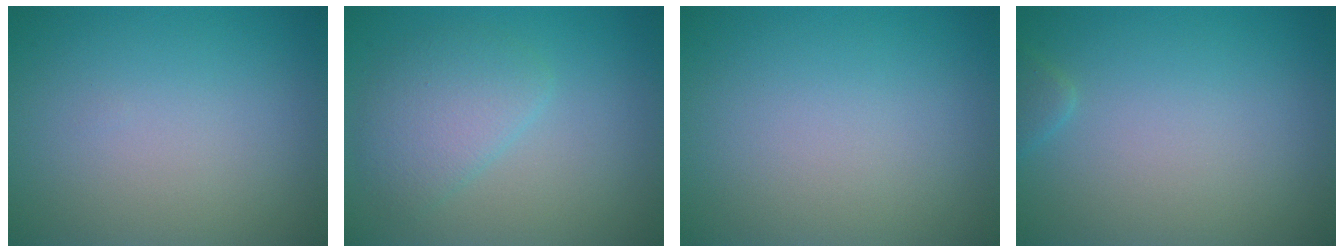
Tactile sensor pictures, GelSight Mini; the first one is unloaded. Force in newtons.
{"total": 3.2, "press": 3.2, "slide": 0.1}
{"total": 0.0}
{"total": 0.8, "press": 0.8, "slide": 0.0}